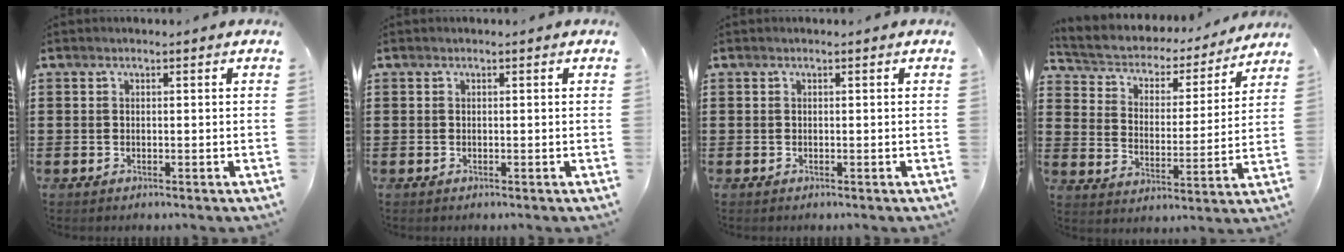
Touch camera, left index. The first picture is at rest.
{"total": 0.0}
{"total": 0.0}
{"total": 3.6, "force": [3.4, 1.3, 0.4], "torque": [-0.031, -0.030, 0.049]}